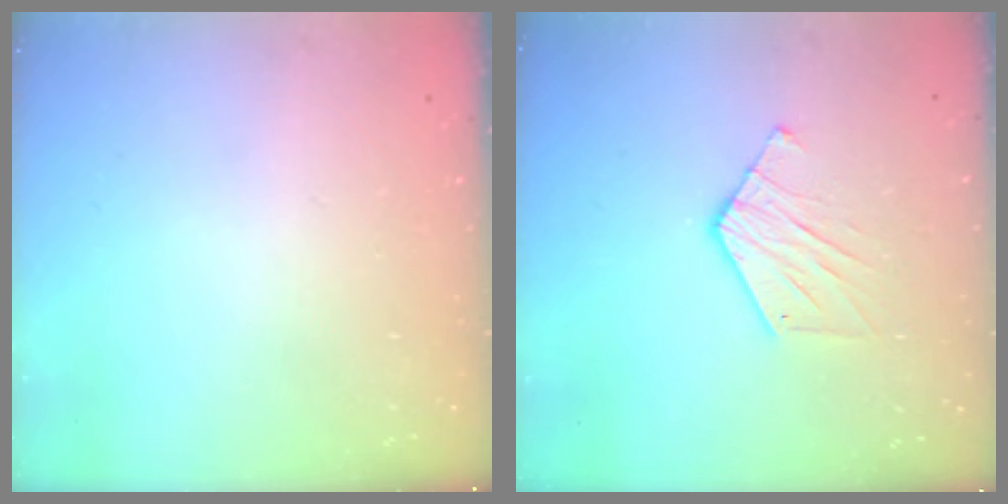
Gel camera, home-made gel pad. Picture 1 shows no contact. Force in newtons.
{"total": 8.7, "press": 8.6, "slide": 0.6}